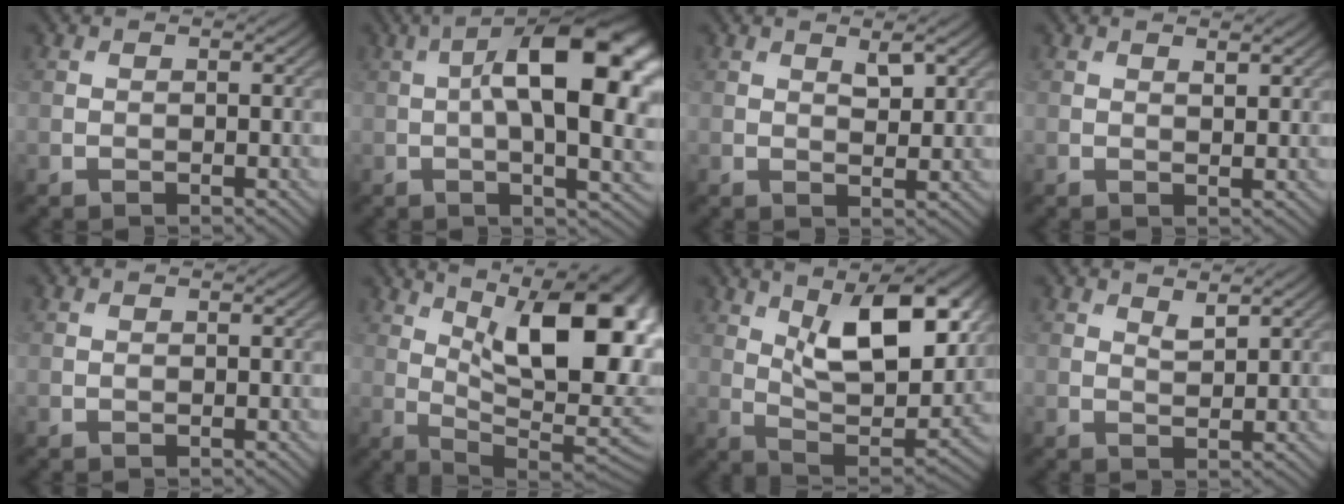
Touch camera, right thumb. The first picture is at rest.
{"total": 16.7, "force": [1.7, 6.6, 15.2], "torque": [-0.207, 0.023, 0.015]}
{"total": 2.3, "force": [1.3, 0.7, 1.7], "torque": [-0.031, -0.007, 0.028]}
{"total": 1.2, "force": [0.9, 0.3, 0.8], "torque": [-0.015, -0.005, 0.019]}
{"total": 0.0}
{"total": 18.6, "force": [5.7, 7.9, 15.8], "torque": [-0.212, 0.039, 0.098]}
{"total": 15.5, "force": [6.2, 6.8, 12.5], "torque": [-0.194, 0.013, 0.098]}
{"total": 1.4, "force": [1.1, 0.4, 0.8], "torque": [-0.017, -0.005, 0.026]}